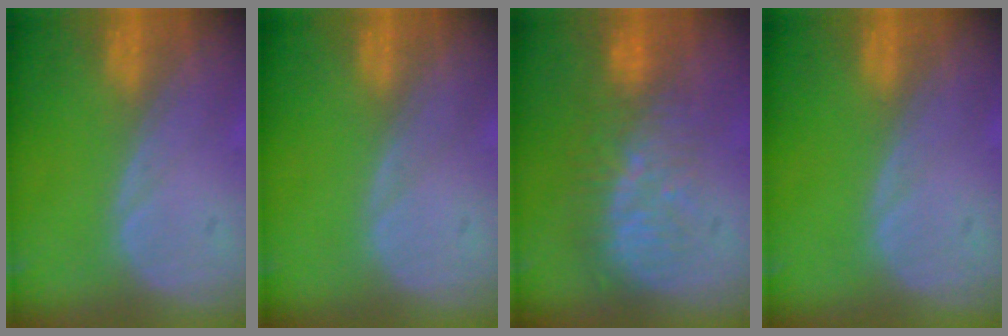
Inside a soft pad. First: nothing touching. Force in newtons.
{"total": 0.0}
{"total": 8.1, "press": 7.7, "slide": 2.7}
{"total": 0.0}